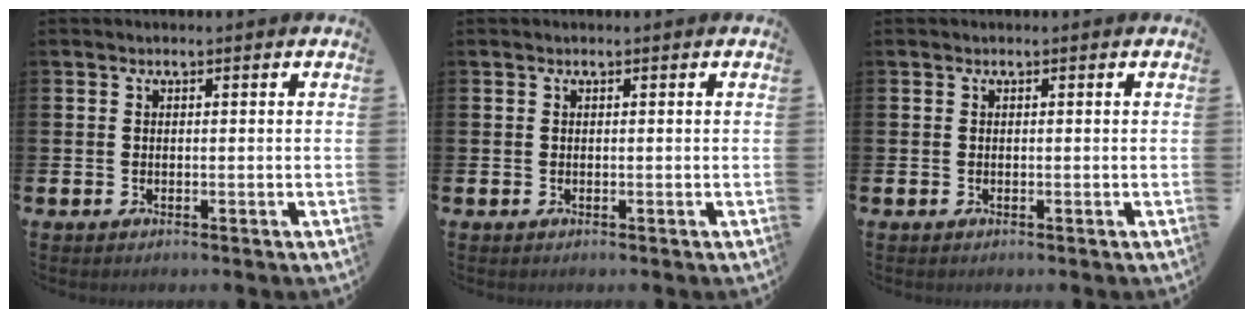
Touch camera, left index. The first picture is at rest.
{"total": 0.0}
{"total": 0.0}